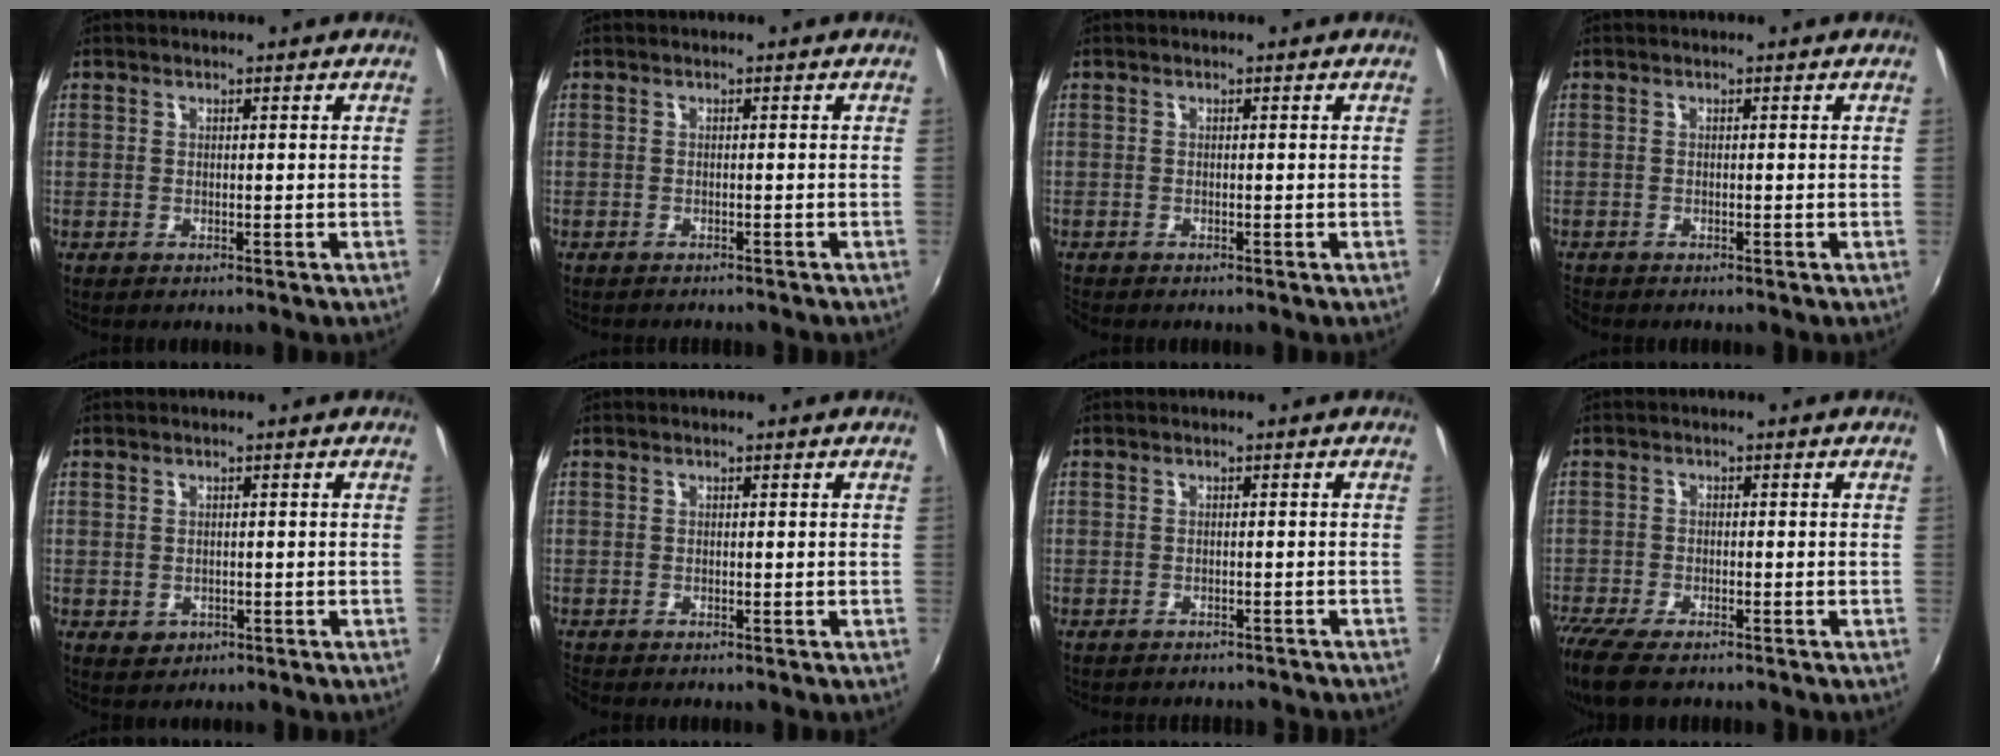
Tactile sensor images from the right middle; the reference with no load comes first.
{"total": 2.2, "force": [-2.0, 0.5, 0.7], "torque": [-0.019, -0.009, -0.029]}
{"total": 0.8, "force": [-0.7, 0.1, 0.3], "torque": [-0.004, -0.004, -0.014]}
{"total": 1.1, "force": [-1.1, 0.2, 0.2], "torque": [-0.006, -0.008, -0.022]}
{"total": 2.2, "force": [-0.6, 1.9, 0.9], "torque": [-0.016, -0.002, -0.005]}
{"total": 1.0, "force": [-0.9, 0.1, 0.3], "torque": [-0.006, -0.006, -0.017]}
{"total": 6.2, "force": [-5.6, 1.8, 1.9], "torque": [-0.044, -0.010, -0.071]}
{"total": 10.2, "force": [-8.0, 2.9, 5.7], "torque": [-0.143, -0.045, -0.150]}